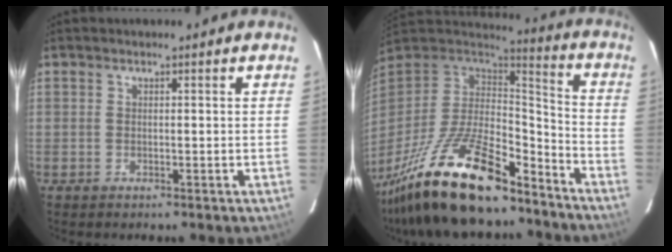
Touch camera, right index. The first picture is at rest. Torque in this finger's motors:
{"motor_torque": [1.11, -1.02, 1.06, 0.21]}